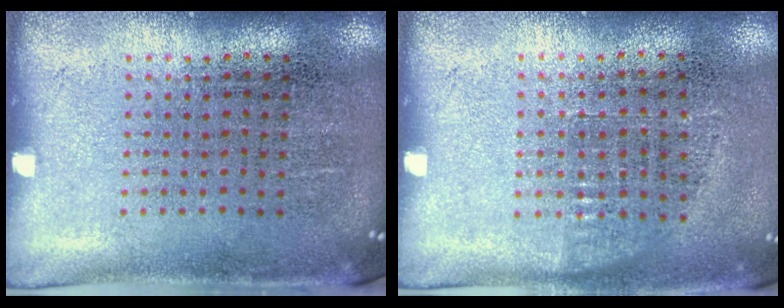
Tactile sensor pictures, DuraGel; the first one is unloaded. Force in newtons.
{"total": 0.7, "press": 0.7, "slide": 0.4}